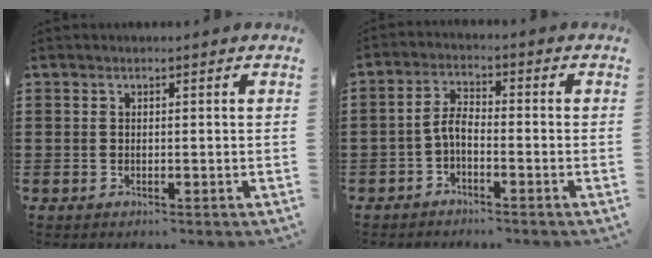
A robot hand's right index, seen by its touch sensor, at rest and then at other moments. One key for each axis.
{"total": 3.4, "fx": -1.4, "fy": 1.1, "fz": 2.9, "tx": -0.075, "ty": 0.002, "tz": -0.033}